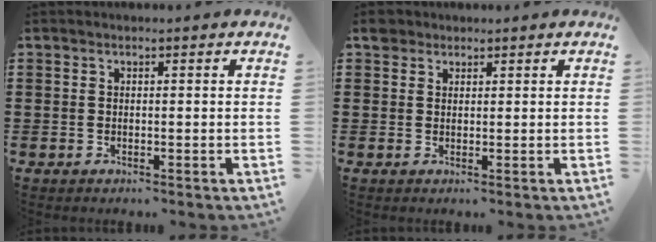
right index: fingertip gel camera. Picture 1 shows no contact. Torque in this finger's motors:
{"motor_torque": [0.24, 0.46, 0.01, 0.01]}